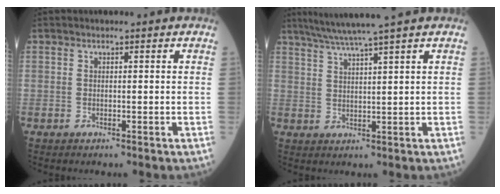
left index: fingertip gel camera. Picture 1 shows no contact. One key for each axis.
{"total": 6.8, "fx": 5.5, "fy": -1.8, "fz": 3.6, "tx": -0.061, "ty": 0.011, "tz": 0.097}